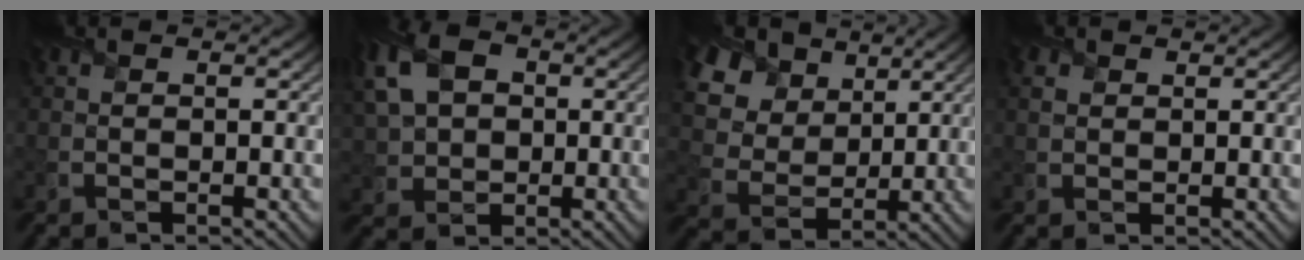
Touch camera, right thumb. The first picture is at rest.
{"total": 9.0, "force": [2.0, 6.5, 5.8], "torque": [-0.153, 0.015, 0.029]}
{"total": 13.8, "force": [7.7, 9.3, 6.6], "torque": [-0.201, 0.021, 0.164]}
{"total": 1.6, "force": [0.9, 1.2, 0.7], "torque": [-0.022, 0.002, 0.019]}